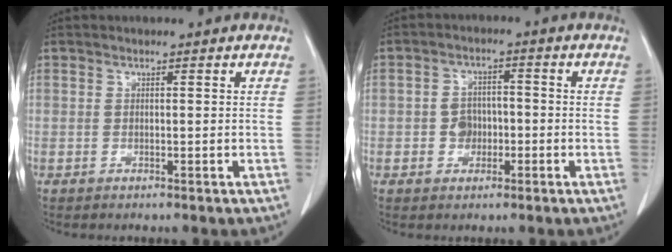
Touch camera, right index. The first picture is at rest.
{"total": 3.6, "force": [-1.0, 2.8, 2.0], "torque": [-0.030, 0.014, -0.015]}